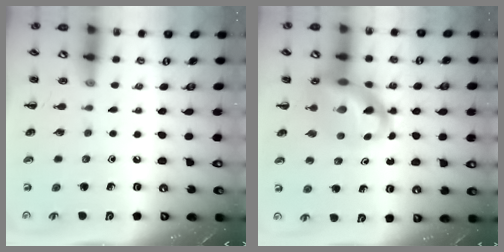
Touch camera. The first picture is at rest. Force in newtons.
{"total": 14.1, "press": 13.6, "slide": 3.8}